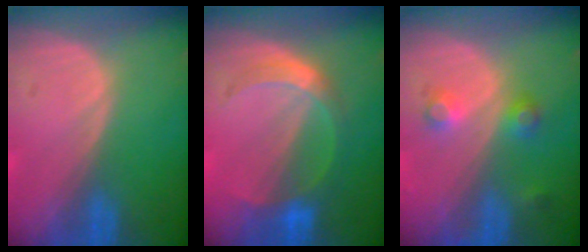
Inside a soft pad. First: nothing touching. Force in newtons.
{"total": 5.7, "press": 5.4, "slide": 1.9}
{"total": 3.7, "press": 3.4, "slide": 1.6}